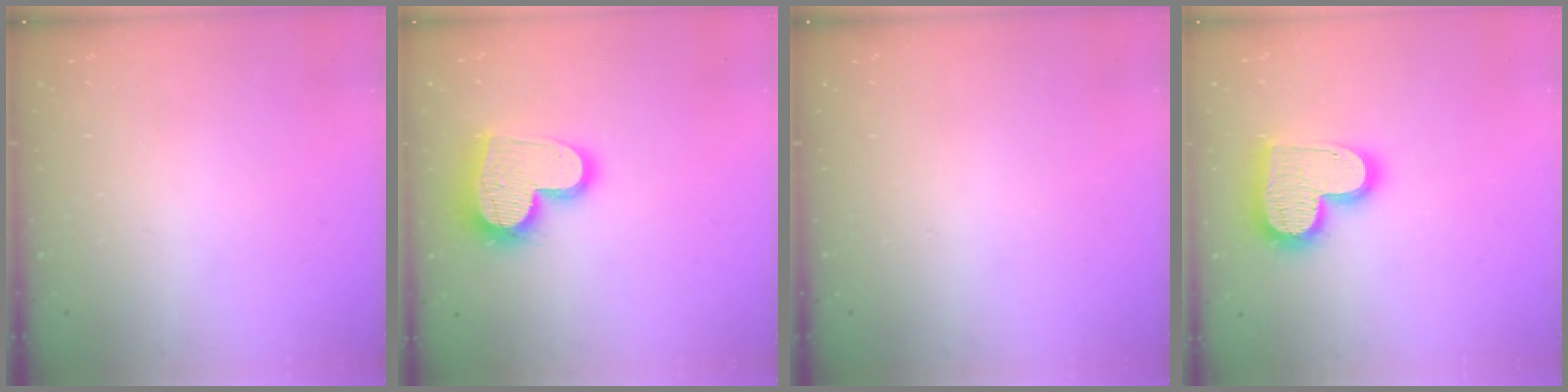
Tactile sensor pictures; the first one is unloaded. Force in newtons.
{"total": 16.4, "press": 16.3, "slide": 1.2}
{"total": 0.0}
{"total": 17.4, "press": 17.3, "slide": 1.3}